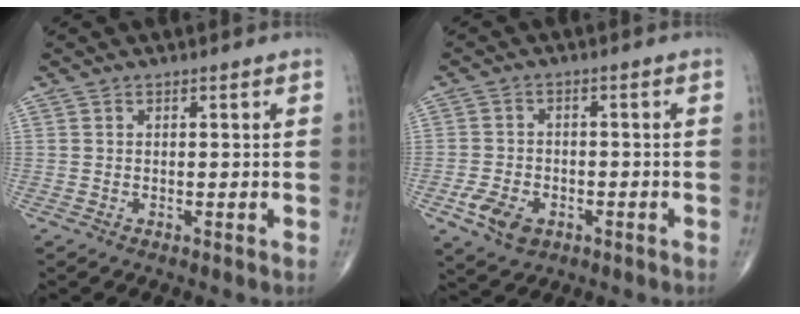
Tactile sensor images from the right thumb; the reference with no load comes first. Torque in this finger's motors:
{"motor_torque": [0.87, 0.56, 0.18, -0.44, 0.17]}